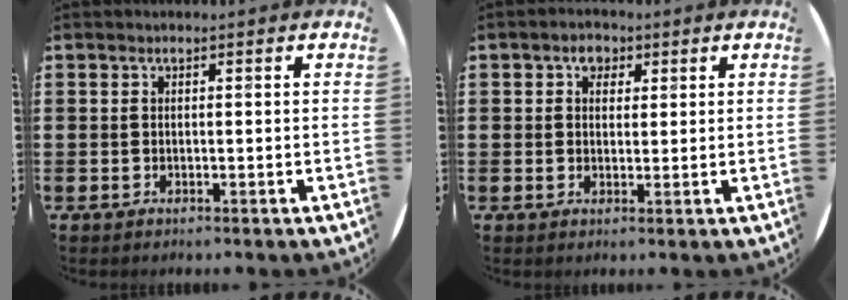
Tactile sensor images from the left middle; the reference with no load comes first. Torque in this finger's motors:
{"motor_torque": [-0.08, -0.30, 0.00, 0.03]}